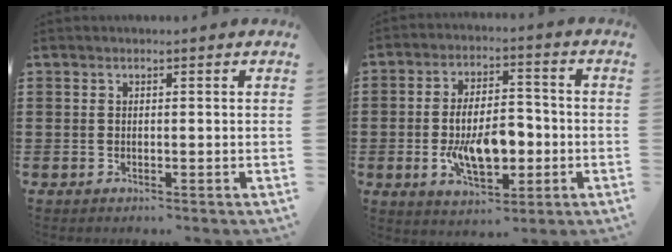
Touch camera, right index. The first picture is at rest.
{"total": 9.8, "force": [-2.3, 5.2, 8.0], "torque": [-0.144, 0.001, -0.044]}